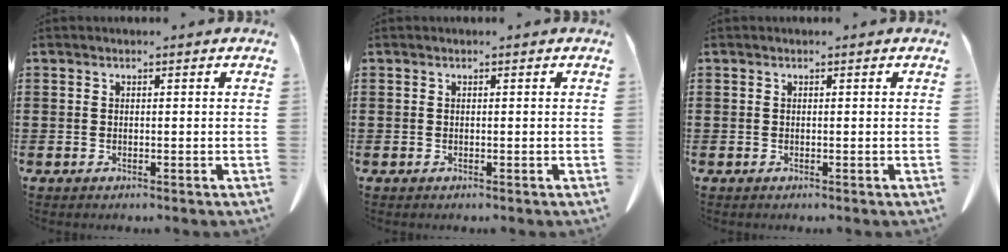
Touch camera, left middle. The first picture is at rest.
{"total": 0.0}
{"total": 0.0}